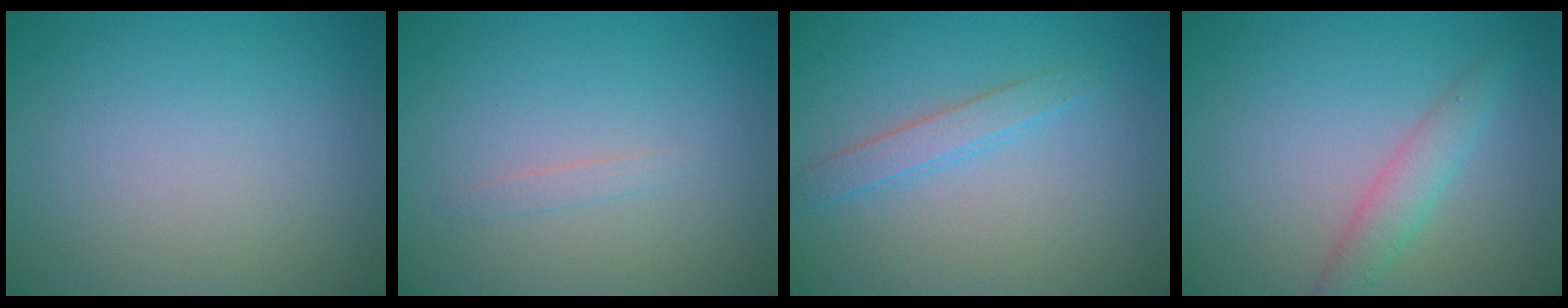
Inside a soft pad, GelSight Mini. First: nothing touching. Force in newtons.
{"total": 0.7, "press": 0.7, "slide": 0.1}
{"total": 1.9, "press": 1.9, "slide": 0.2}
{"total": 2.3, "press": 2.3, "slide": 0.0}